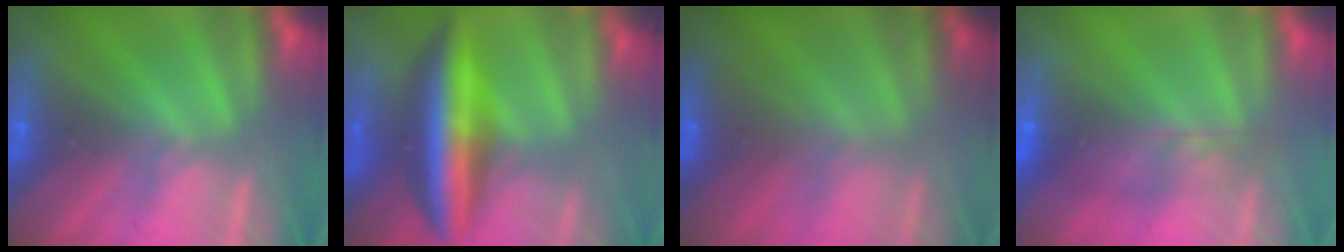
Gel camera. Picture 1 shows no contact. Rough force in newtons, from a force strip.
{"total": 7.1}
{"total": 2.5}
{"total": 6.9}